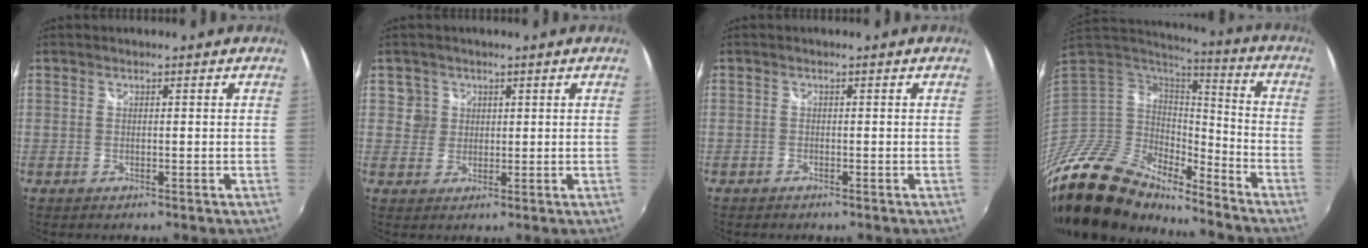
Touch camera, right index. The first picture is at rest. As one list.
[{"total": 3.0, "force": [0.8, 2.9, -0.1], "torque": [0.016, 0.016, 0.010]}, {"total": 0.8, "force": [-0.7, 0.4, 0.1], "torque": [-0.005, 0.000, -0.013]}, {"total": 18.3, "force": [-15.1, 7.3, 7.4], "torque": [-0.168, -0.014, -0.280]}]